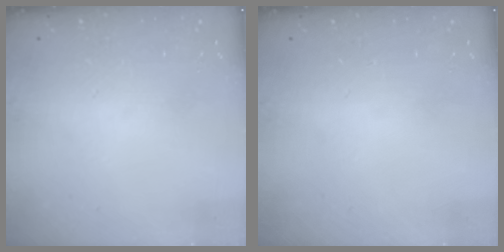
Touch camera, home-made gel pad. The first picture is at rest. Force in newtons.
{"total": 0.0}